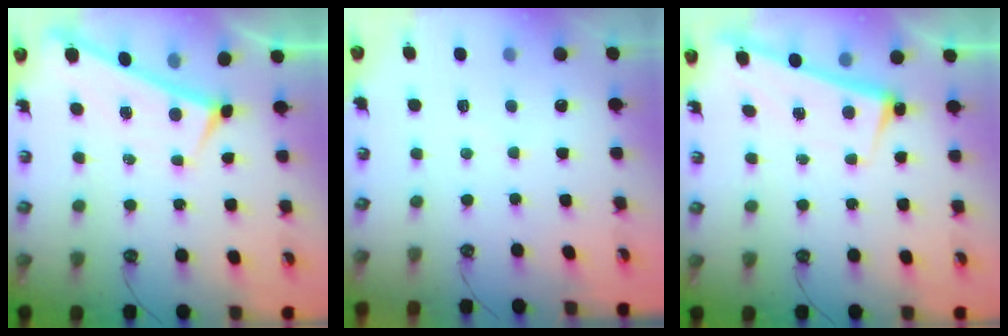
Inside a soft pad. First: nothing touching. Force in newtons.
{"total": 3.6, "press": 3.6, "slide": 0.4}
{"total": 2.8, "press": 2.7, "slide": 0.5}